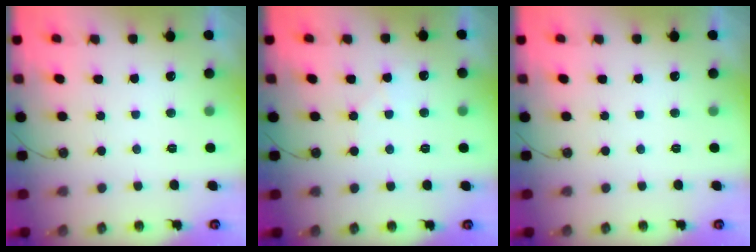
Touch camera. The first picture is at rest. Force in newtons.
{"total": 4.2, "press": 4.1, "slide": 0.8}
{"total": 0.0}